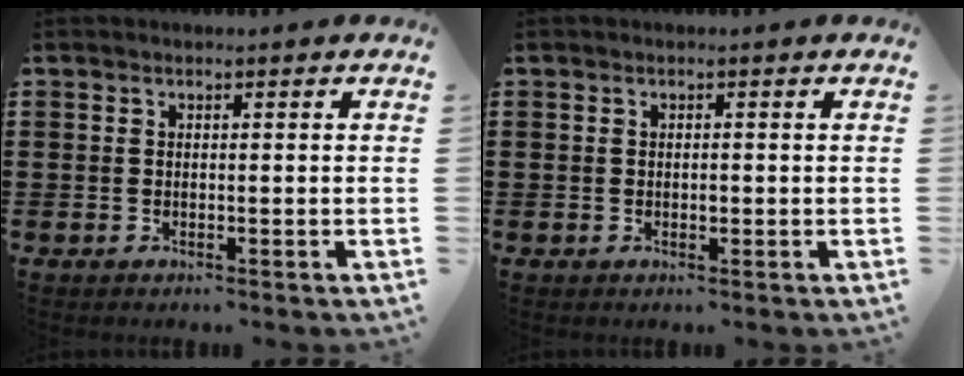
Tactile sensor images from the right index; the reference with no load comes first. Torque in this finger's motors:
{"motor_torque": [-0.19, 0.15, 0.00, 0.00]}